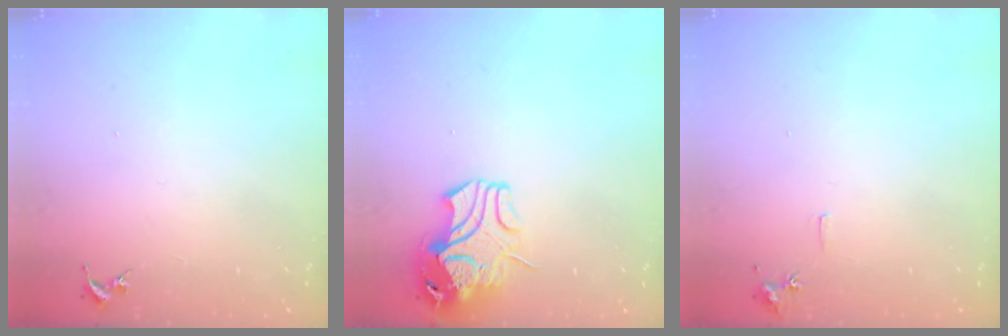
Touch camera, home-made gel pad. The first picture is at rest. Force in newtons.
{"total": 12.1, "press": 12.0, "slide": 1.8}
{"total": 5.6, "press": 5.6, "slide": 0.7}